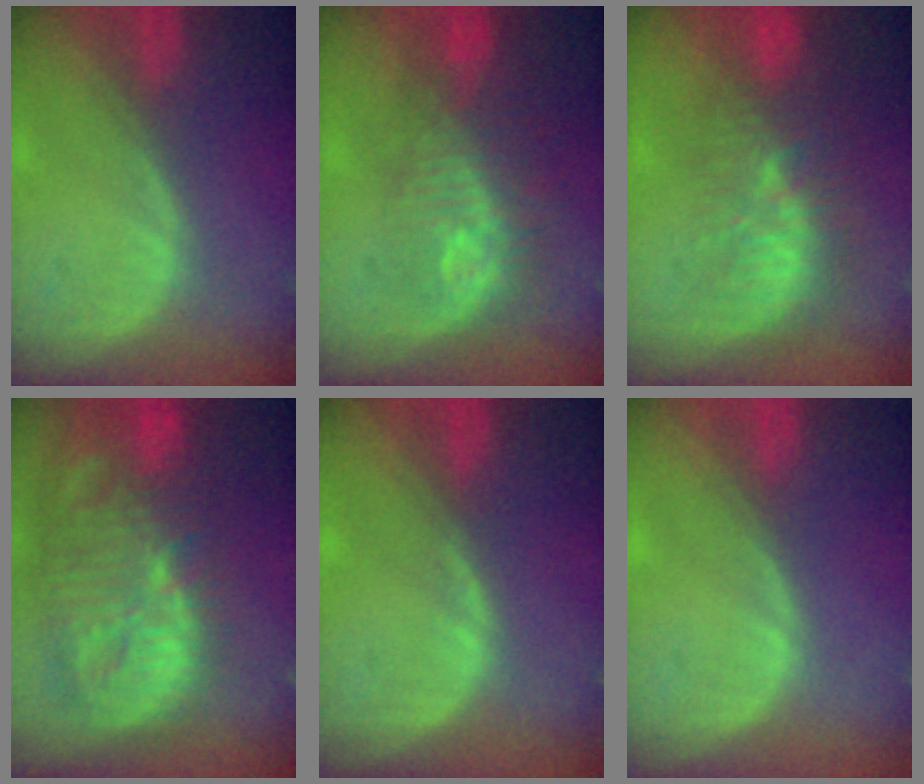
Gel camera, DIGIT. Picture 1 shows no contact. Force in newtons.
{"total": 9.8, "press": 8.9, "slide": 4.1}
{"total": 9.2, "press": 8.6, "slide": 3.2}
{"total": 14.4, "press": 12.5, "slide": 7.0}
{"total": 0.5, "press": 0.5, "slide": 0.2}
{"total": 0.0}